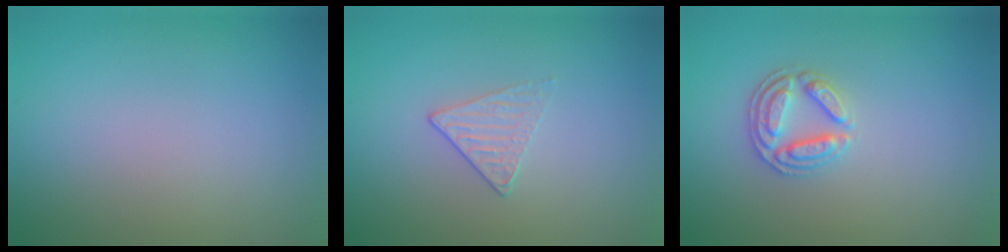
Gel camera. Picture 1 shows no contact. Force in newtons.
{"total": 1.3, "press": 0.9, "slide": 0.9}
{"total": 2.7, "press": 2.6, "slide": 0.9}